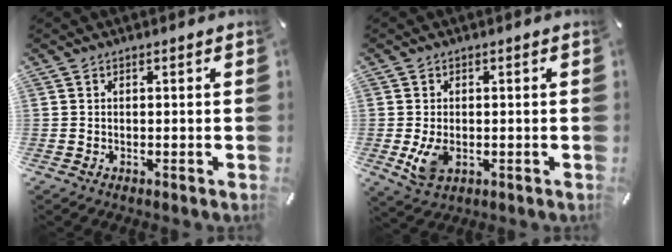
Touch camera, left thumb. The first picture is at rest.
{"total": 5.0, "force": [-0.8, 3.4, 3.5], "torque": [-0.078, -0.007, -0.016]}